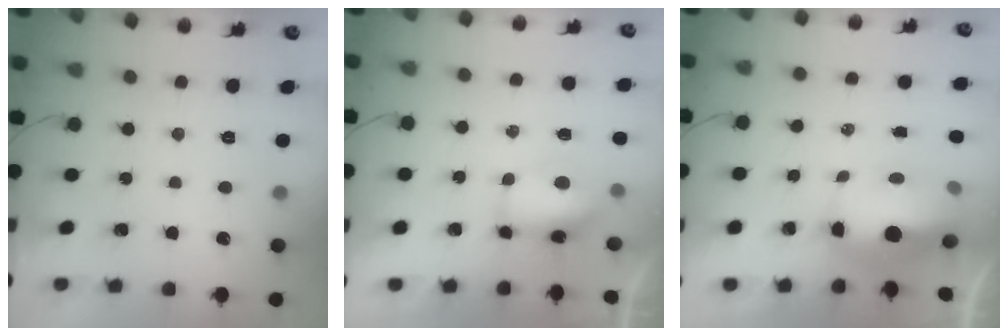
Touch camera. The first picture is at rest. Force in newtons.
{"total": 7.0, "press": 7.0, "slide": 0.5}
{"total": 11.2, "press": 11.0, "slide": 1.9}